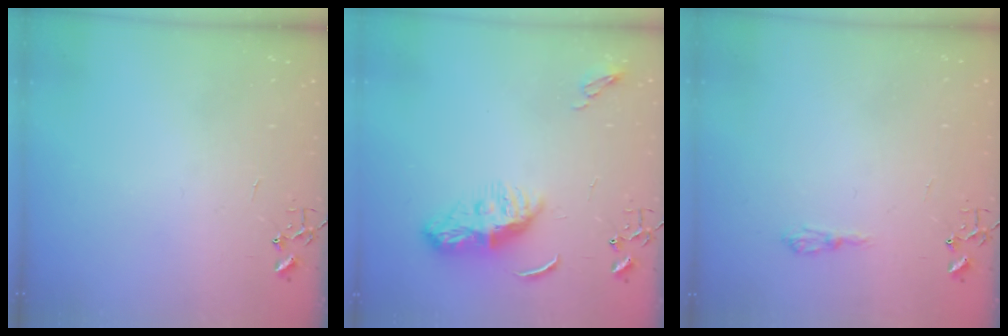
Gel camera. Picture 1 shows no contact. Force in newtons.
{"total": 8.5, "press": 8.5, "slide": 0.3}
{"total": 7.2, "press": 7.1, "slide": 0.6}